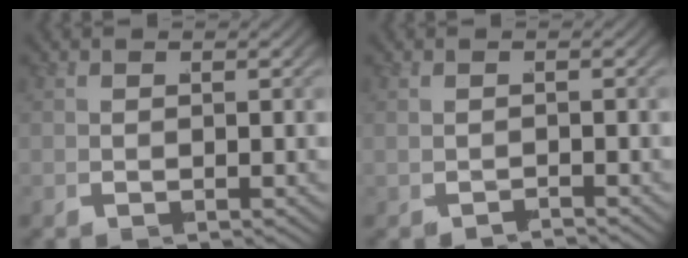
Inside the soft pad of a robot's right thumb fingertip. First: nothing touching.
{"total": 1.2, "force": [-1.0, -0.6, -0.1], "torque": [-0.002, -0.002, -0.015]}